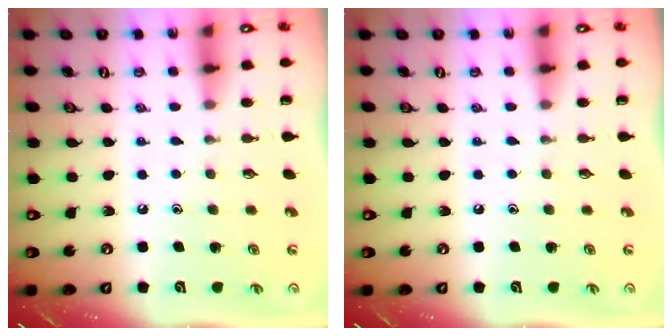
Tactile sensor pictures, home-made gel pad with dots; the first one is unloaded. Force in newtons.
{"total": 0.0}